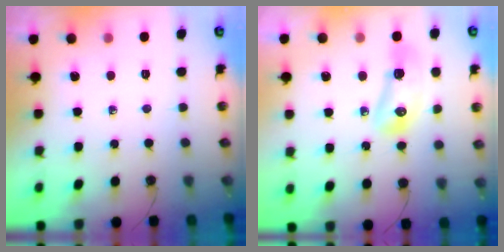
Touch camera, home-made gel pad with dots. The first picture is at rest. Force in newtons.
{"total": 9.0, "press": 8.9, "slide": 1.4}